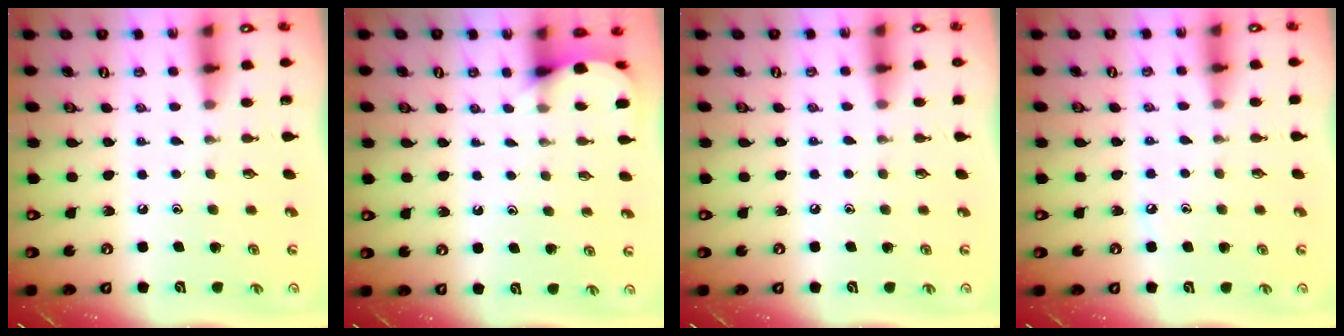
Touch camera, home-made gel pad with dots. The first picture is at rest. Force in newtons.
{"total": 4.1, "press": 4.0, "slide": 0.4}
{"total": 3.9, "press": 3.9, "slide": 0.5}
{"total": 2.9, "press": 2.8, "slide": 0.4}